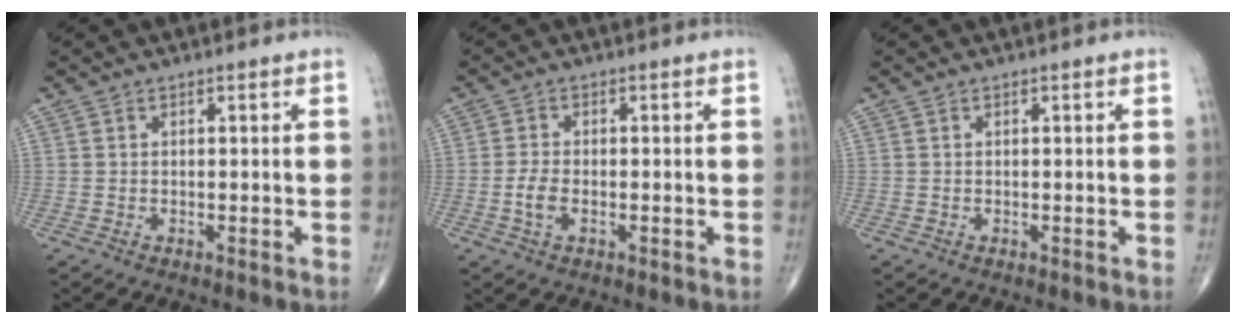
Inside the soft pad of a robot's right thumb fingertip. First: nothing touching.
{"total": 3.2, "force": [-0.9, 1.6, 2.6], "torque": [-0.057, 0.006, -0.019]}
{"total": 0.0}